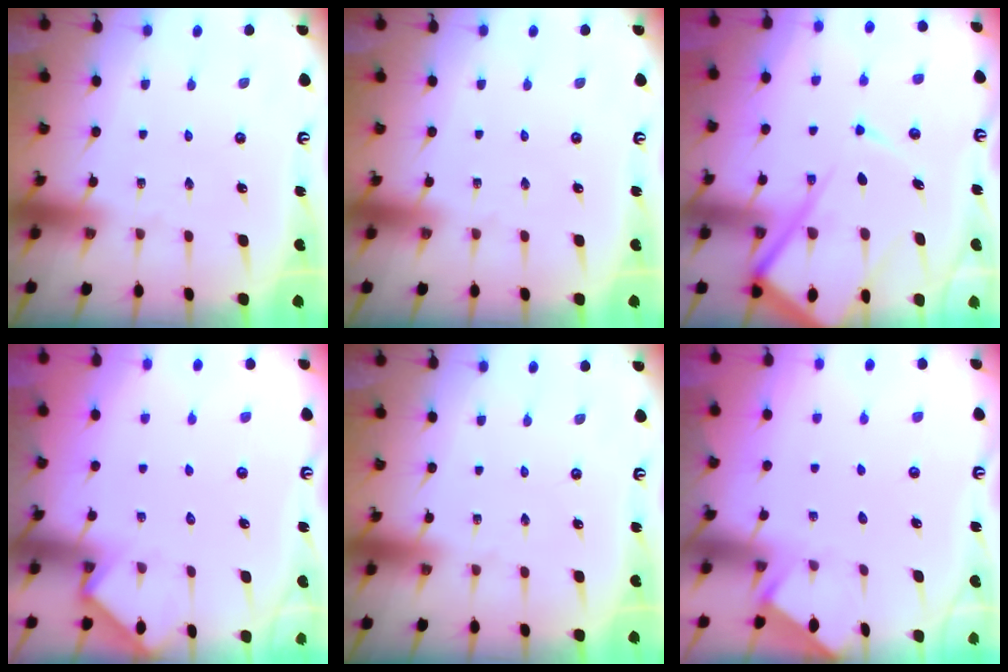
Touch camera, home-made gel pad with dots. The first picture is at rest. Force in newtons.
{"total": 0.0}
{"total": 17.1, "press": 17.0, "slide": 1.8}
{"total": 5.1, "press": 5.1, "slide": 0.5}
{"total": 0.0}
{"total": 1.9, "press": 1.9, "slide": 0.3}